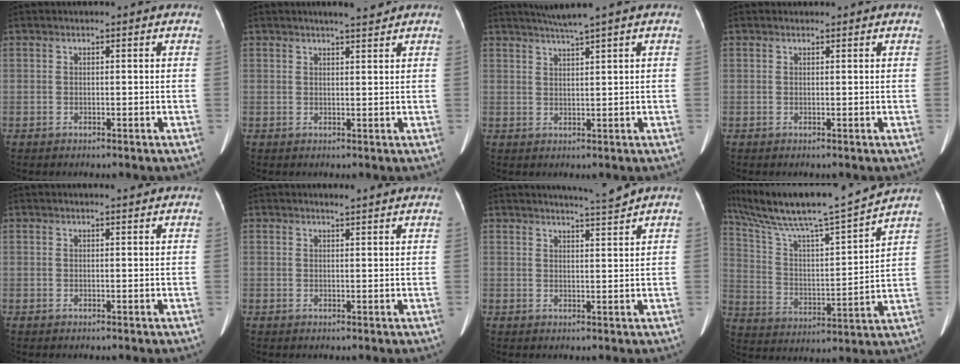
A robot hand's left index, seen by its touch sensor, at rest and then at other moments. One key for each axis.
{"total": 3.0, "fx": 2.6, "fy": 0.1, "fz": 1.4, "tx": -0.022, "ty": 0.003, "tz": 0.040}
{"total": 3.7, "fx": 3.0, "fy": -1.3, "fz": 1.7, "tx": -0.035, "ty": 0.000, "tz": 0.060}
{"total": 0.5, "fx": 0.5, "fy": 0.2, "fz": -0.1, "tx": -0.004, "ty": 0.003, "tz": 0.008}
{"total": 1.5, "fx": 1.4, "fy": -0.1, "fz": 0.3, "tx": -0.008, "ty": -0.002, "tz": 0.022}
{"total": 4.0, "fx": 3.8, "fy": -0.1, "fz": 1.2, "tx": -0.021, "ty": 0.007, "tz": 0.042}
{"total": 3.3, "fx": 3.0, "fy": -1.3, "fz": 0.0, "tx": -0.012, "ty": -0.013, "tz": 0.051}
{"total": 19.6, "fx": 17.2, "fy": -0.3, "fz": 9.4, "tx": -0.173, "ty": 0.004, "tz": 0.288}